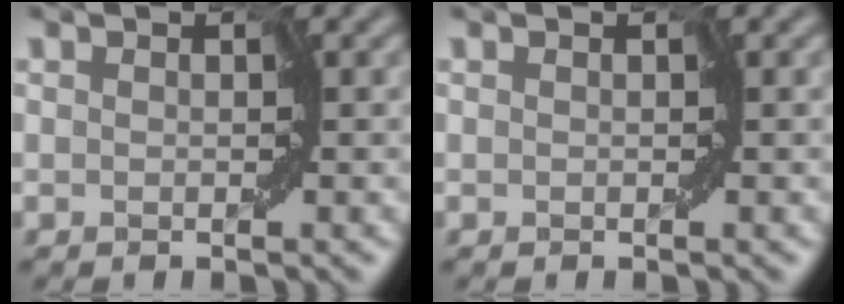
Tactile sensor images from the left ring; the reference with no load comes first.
{"total": 0.0}